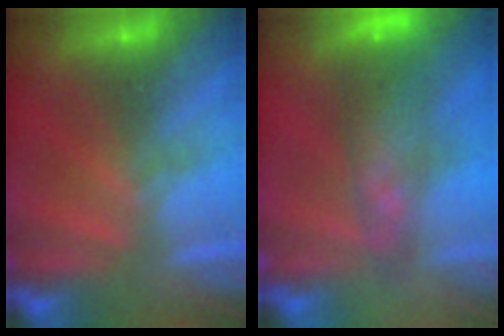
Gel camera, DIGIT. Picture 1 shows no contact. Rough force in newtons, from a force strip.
{"total": 9.3}